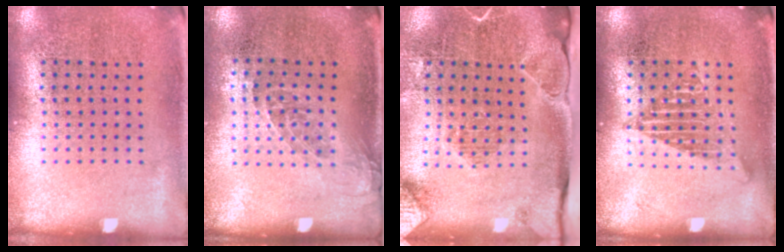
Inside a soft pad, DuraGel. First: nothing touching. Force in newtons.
{"total": 1.2, "press": 1.0, "slide": 0.7}
{"total": 2.1, "press": 2.0, "slide": 0.6}
{"total": 1.3, "press": 1.3, "slide": 0.1}